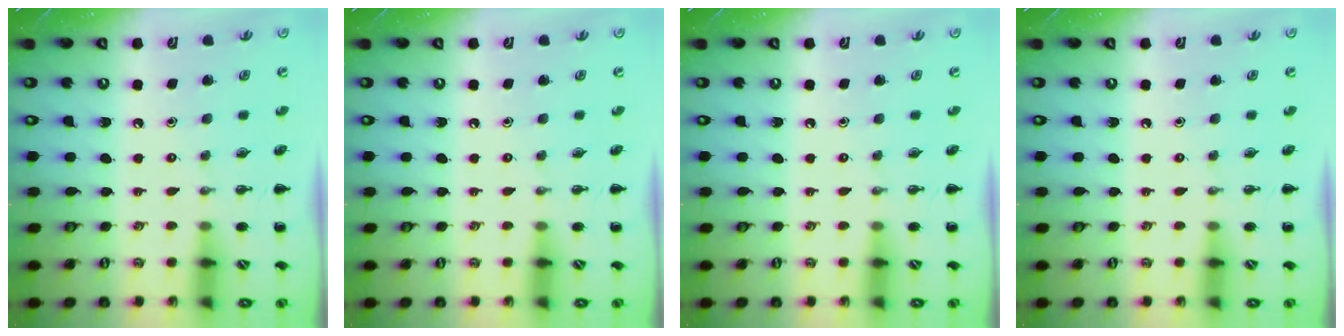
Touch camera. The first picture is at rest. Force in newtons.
{"total": 0.0}
{"total": 0.0}
{"total": 0.0}